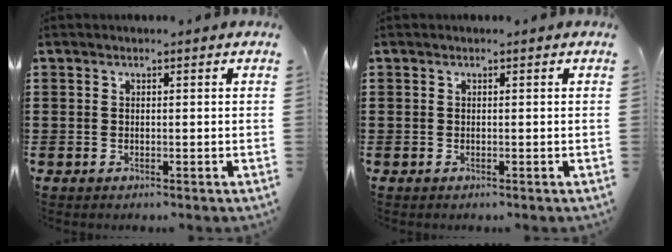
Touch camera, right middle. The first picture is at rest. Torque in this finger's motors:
{"motor_torque": [0.16, -0.33, 0.08, 0.01]}